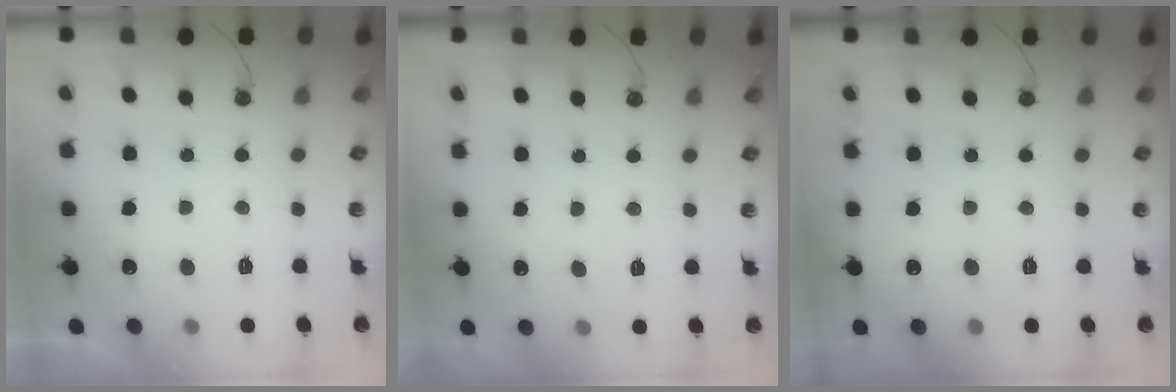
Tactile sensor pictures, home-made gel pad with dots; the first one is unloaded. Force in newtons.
{"total": 2.6, "press": 2.6, "slide": 0.4}
{"total": 0.0}